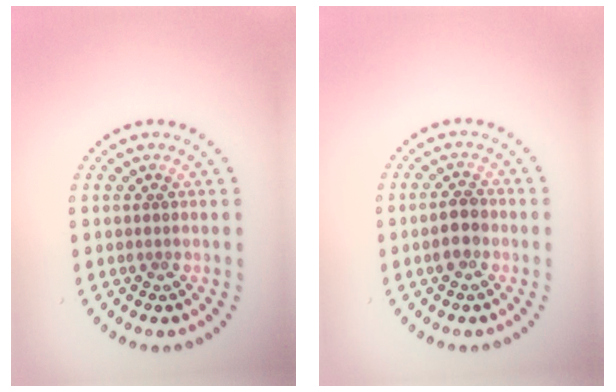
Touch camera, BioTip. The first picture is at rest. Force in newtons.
{"total": 2.2, "press": 2.2, "slide": 0.4}